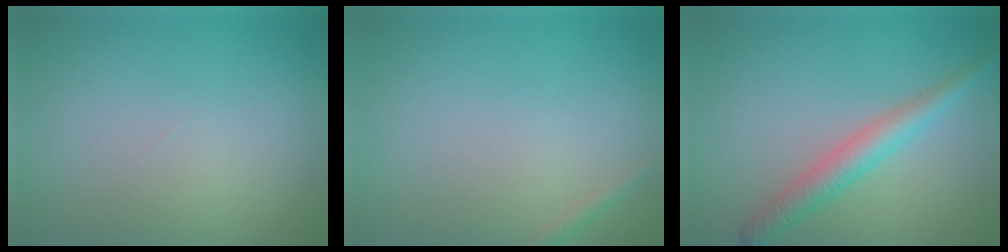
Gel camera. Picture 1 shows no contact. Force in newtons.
{"total": 0.7, "press": 0.7, "slide": 0.0}
{"total": 3.2, "press": 3.2, "slide": 0.0}